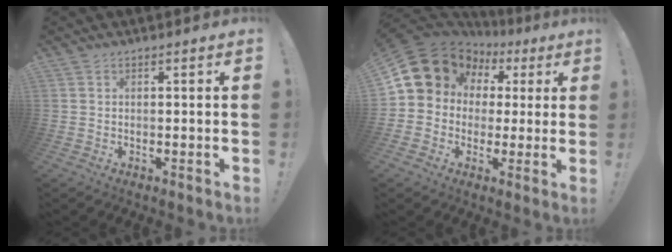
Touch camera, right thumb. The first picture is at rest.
{"total": 12.4, "force": [5.0, 10.5, 4.2], "torque": [-0.061, -0.027, 0.110]}